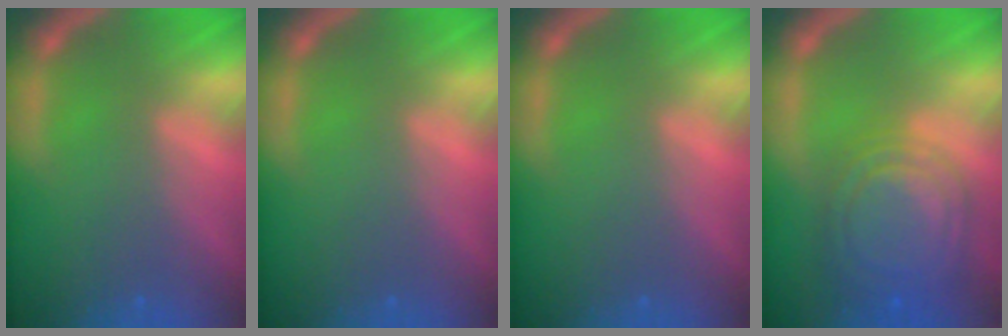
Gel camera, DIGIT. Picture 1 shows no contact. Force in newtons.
{"total": 0.0}
{"total": 0.0}
{"total": 9.5}